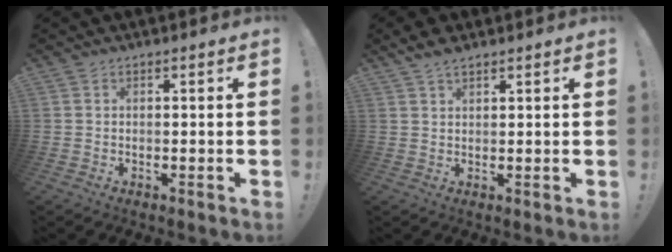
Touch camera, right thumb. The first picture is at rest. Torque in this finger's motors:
{"motor_torque": [-0.38, 0.40, 0.75, 0.44, 0.03]}